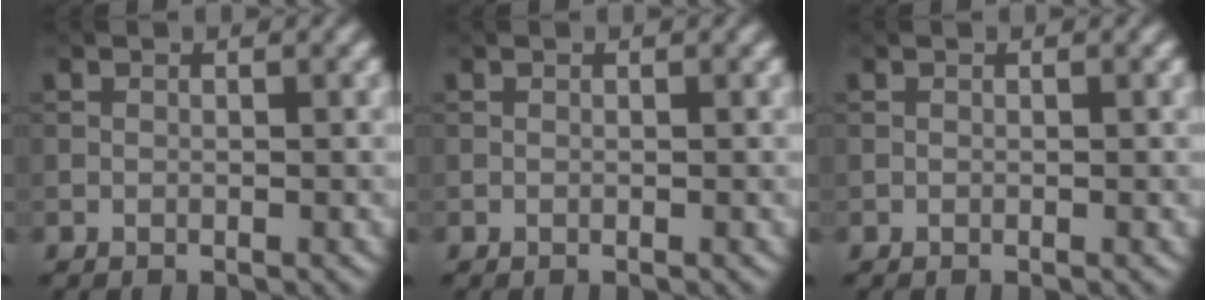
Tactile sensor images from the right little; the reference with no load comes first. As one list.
[{"total": 0.0}, {"total": 0.0}]